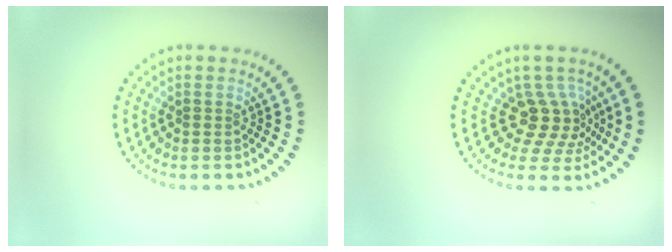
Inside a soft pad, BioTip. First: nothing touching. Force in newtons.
{"total": 3.7, "press": 2.7, "slide": 2.6}